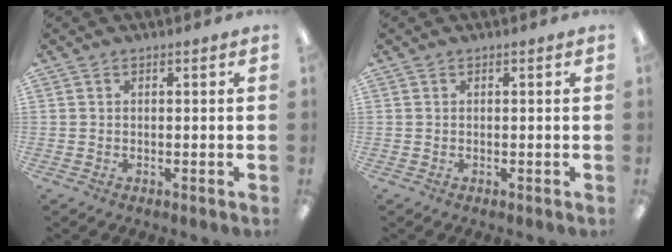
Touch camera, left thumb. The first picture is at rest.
{"total": 0.0}